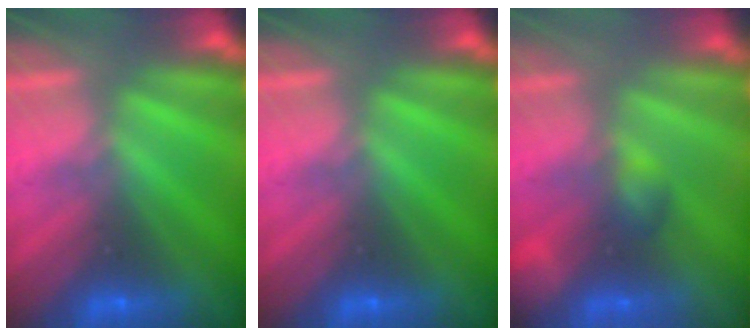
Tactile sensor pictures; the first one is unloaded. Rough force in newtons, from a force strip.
{"total": 0.0}
{"total": 3.2}